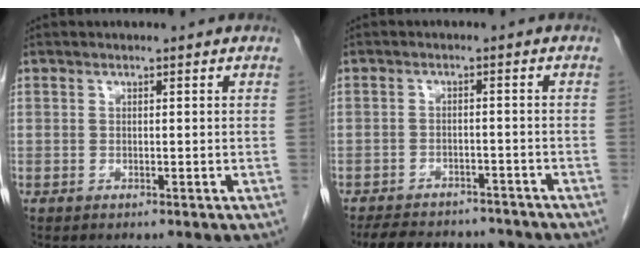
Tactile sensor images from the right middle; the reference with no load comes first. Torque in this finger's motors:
{"motor_torque": [0.03, -0.02, 0.03, 0.04]}